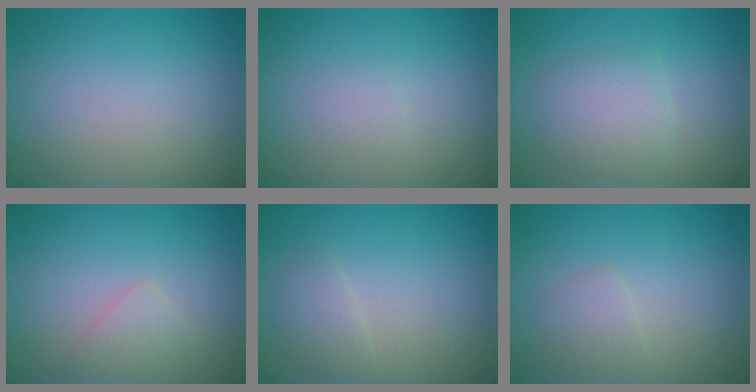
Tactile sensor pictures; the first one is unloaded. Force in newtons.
{"total": 0.7, "press": 0.7, "slide": 0.0}
{"total": 2.9, "press": 2.9, "slide": 0.0}
{"total": 1.5, "press": 1.5, "slide": 0.0}
{"total": 1.5, "press": 1.5, "slide": 0.1}
{"total": 1.4, "press": 1.4, "slide": 0.1}